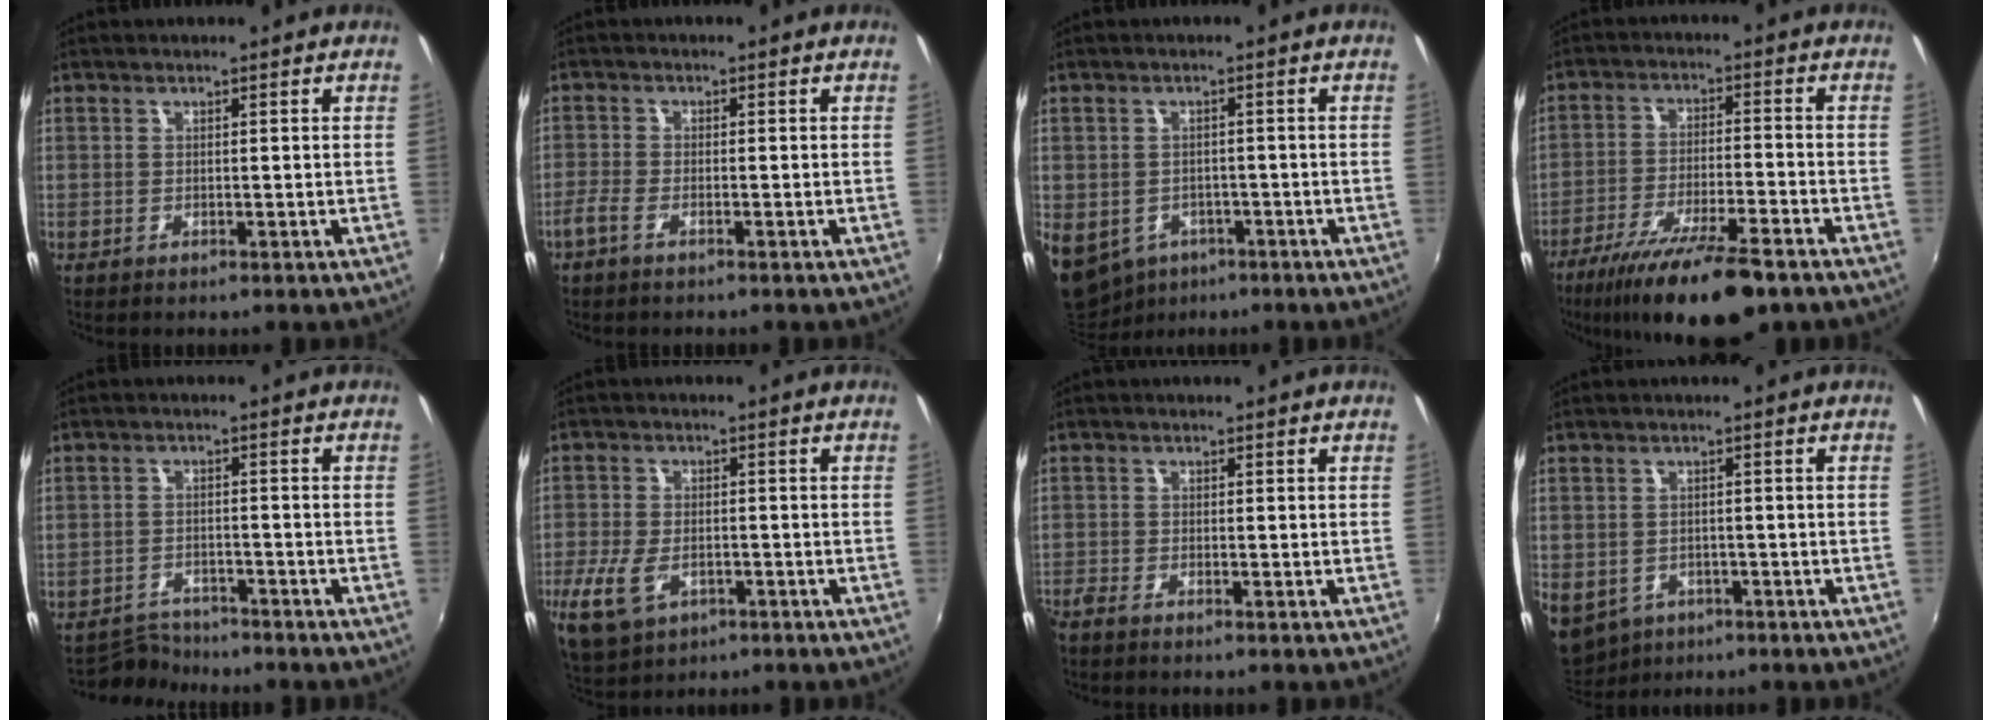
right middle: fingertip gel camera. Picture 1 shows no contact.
{"total": 2.9, "force": [-2.1, 0.9, 1.9], "torque": [-0.050, -0.003, -0.044]}
{"total": 13.3, "force": [-6.5, 9.7, 6.4], "torque": [-0.181, -0.039, -0.090]}
{"total": 16.0, "force": [-11.7, 3.1, 10.4], "torque": [-0.200, -0.035, -0.194]}
{"total": 3.5, "force": [-3.4, 0.7, -0.6], "torque": [0.004, 0.005, -0.062]}
{"total": 10.4, "force": [-4.5, 6.2, 7.1], "torque": [-0.172, -0.024, -0.076]}
{"total": 1.6, "force": [-1.5, 0.3, 0.6], "torque": [-0.016, -0.007, -0.031]}
{"total": 10.2, "force": [-4.7, 7.7, 4.9], "torque": [-0.127, -0.033, -0.059]}